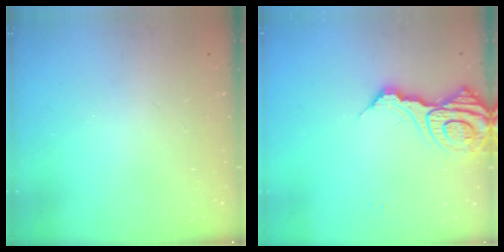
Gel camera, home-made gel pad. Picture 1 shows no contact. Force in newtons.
{"total": 14.4, "press": 14.3, "slide": 1.7}